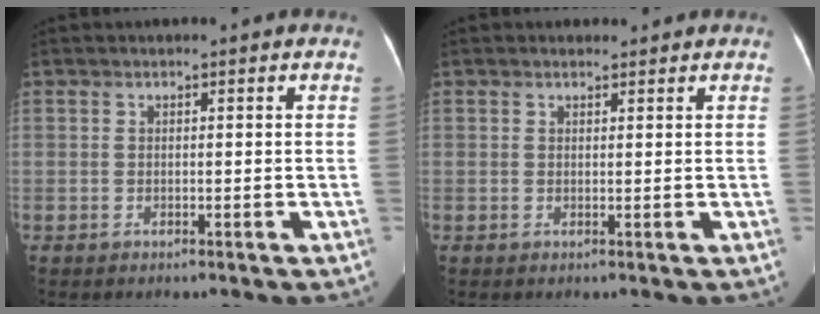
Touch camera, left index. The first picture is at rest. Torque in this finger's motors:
{"motor_torque": [-0.30, -0.23, -0.28, -0.02]}